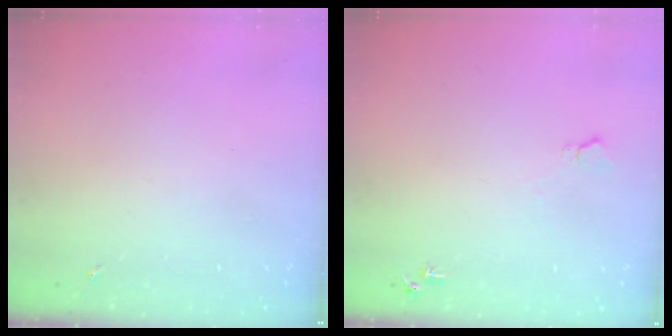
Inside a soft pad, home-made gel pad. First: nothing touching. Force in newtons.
{"total": 5.8, "press": 5.8, "slide": 0.7}